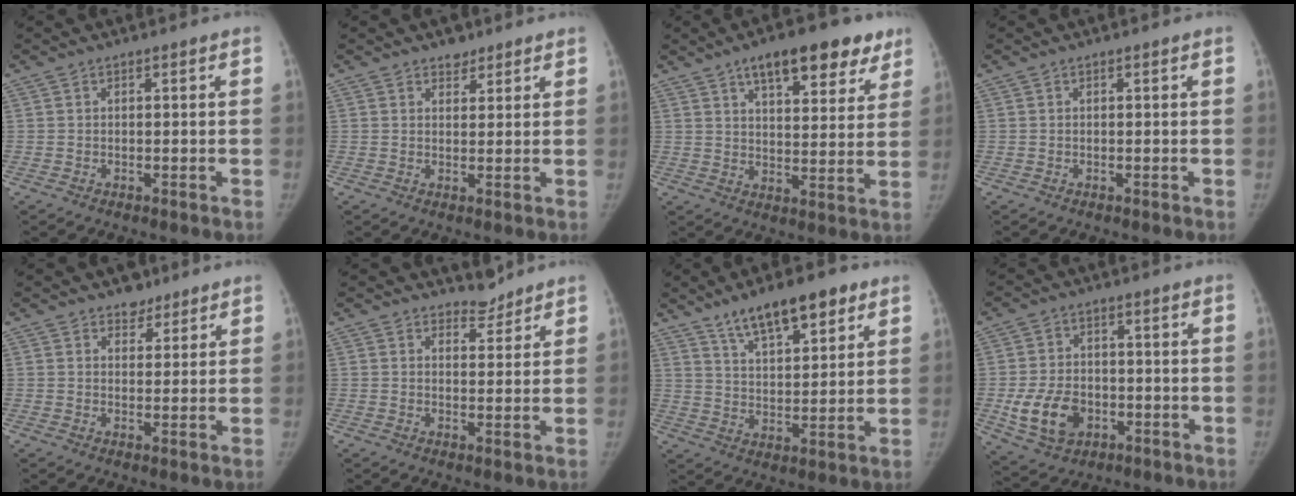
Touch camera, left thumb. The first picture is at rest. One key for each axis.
{"total": 2.9, "fx": 2.2, "fy": 1.8, "fz": 0.7, "tx": 0.012, "ty": -0.013, "tz": 0.029}
{"total": 15.6, "fx": 9.6, "fy": 6.6, "fz": 10.4, "tx": -0.096, "ty": -0.026, "tz": 0.137}
{"total": 0.0}
{"total": 4.0, "fx": 3.0, "fy": 2.5, "fz": 0.8, "tx": 0.014, "ty": -0.018, "tz": 0.044}
{"total": 3.3, "fx": 3.0, "fy": 1.3, "fz": -0.1, "tx": 0.021, "ty": -0.026, "tz": 0.044}
{"total": 13.3, "fx": 8.7, "fy": 4.9, "fz": 8.8, "tx": -0.112, "ty": -0.039, "tz": 0.146}
{"total": 10.3, "fx": -2.7, "fy": 7.5, "fz": 6.4, "tx": -0.101, "ty": 0.007, "tz": -0.038}